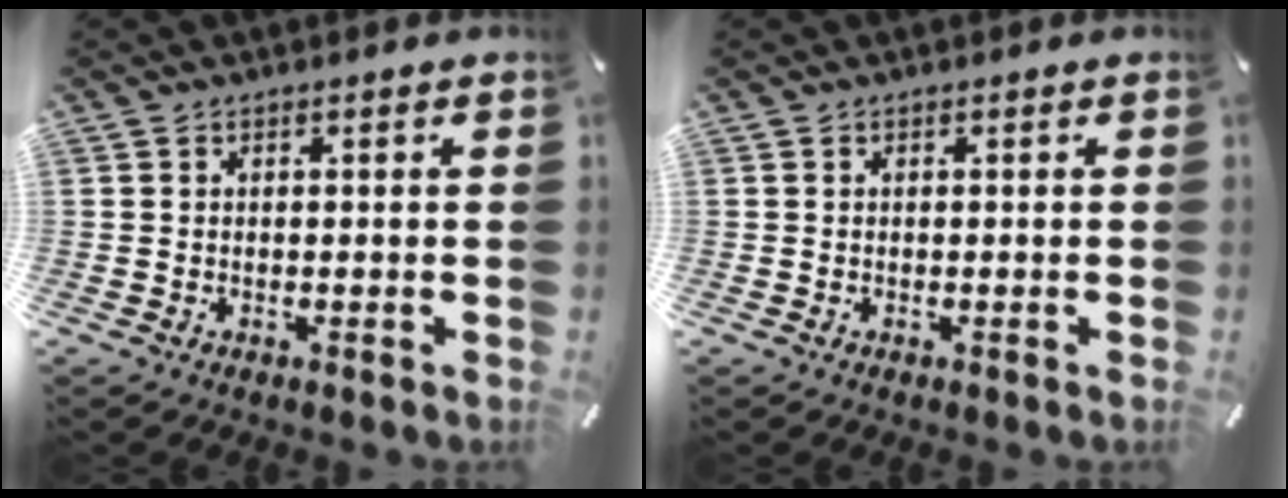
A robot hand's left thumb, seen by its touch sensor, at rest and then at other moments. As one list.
[{"total": 0.0}]